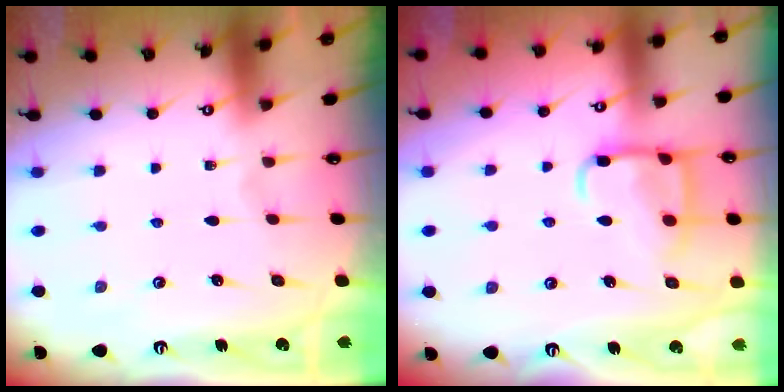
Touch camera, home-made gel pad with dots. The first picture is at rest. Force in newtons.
{"total": 12.4, "press": 12.4, "slide": 1.1}